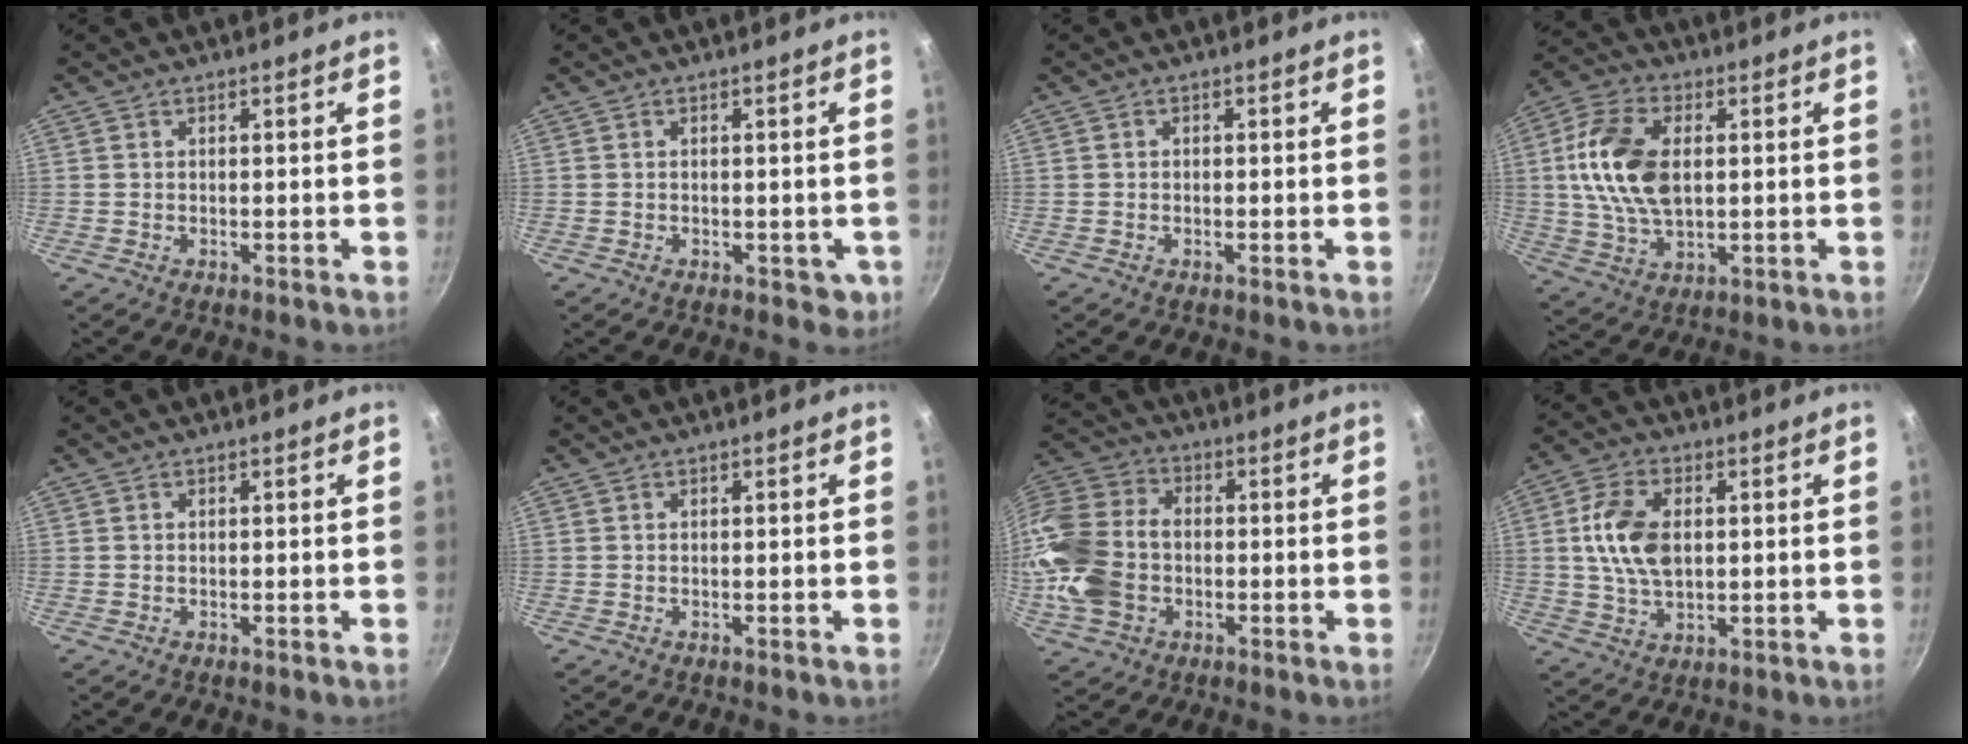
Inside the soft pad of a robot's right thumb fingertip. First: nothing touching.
{"total": 2.6, "force": [-0.6, 1.8, 1.7], "torque": [-0.014, -0.002, -0.005]}
{"total": 0.7, "force": [-0.1, 0.6, 0.3], "torque": [-0.004, 0.003, -0.003]}
{"total": 14.9, "force": [1.8, 9.1, 11.7], "torque": [-0.209, 0.004, 0.028]}
{"total": 0.0}
{"total": 0.0}
{"total": 17.9, "force": [-2.7, 13.4, 11.5], "torque": [-0.240, 0.033, -0.059]}
{"total": 10.8, "force": [1.3, 6.7, 8.3], "torque": [-0.146, 0.007, 0.021]}